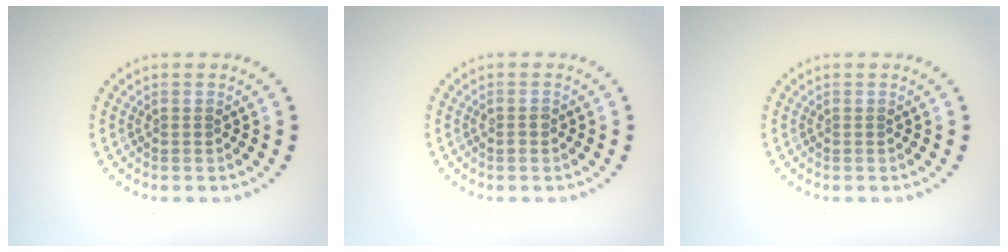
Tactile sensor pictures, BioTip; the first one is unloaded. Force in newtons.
{"total": 0.7, "press": 0.7, "slide": 0.3}
{"total": 0.0}